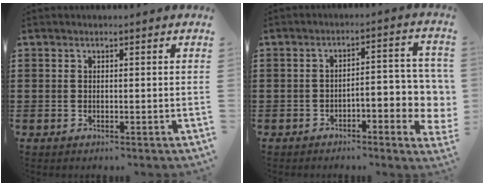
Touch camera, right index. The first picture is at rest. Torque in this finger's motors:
{"motor_torque": [0.79, -0.47, 0.71, 0.08]}